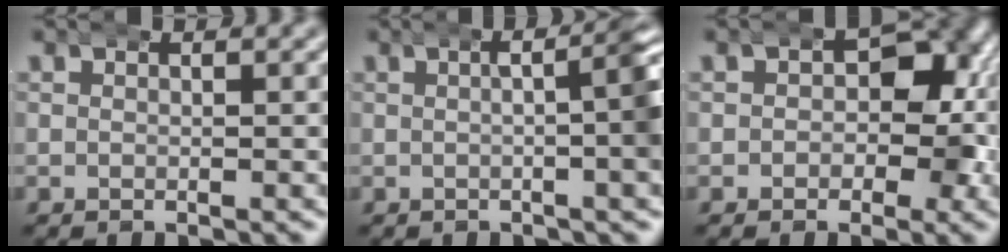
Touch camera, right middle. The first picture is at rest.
{"total": 6.6, "force": [1.0, 1.9, 6.2], "torque": [-0.074, 0.021, 0.005]}
{"total": 6.2, "force": [0.3, 4.5, 4.3], "torque": [-0.038, -0.003, -0.007]}